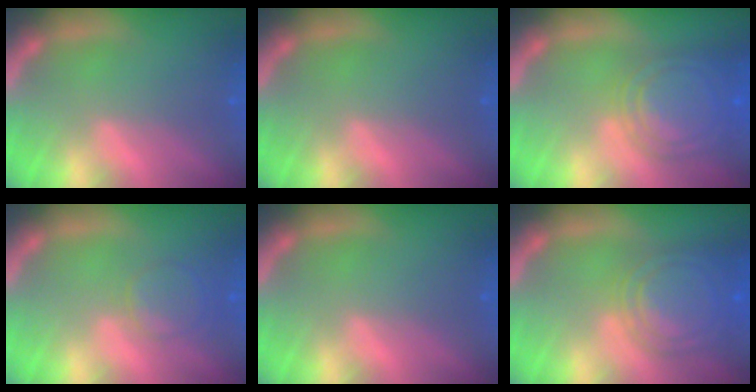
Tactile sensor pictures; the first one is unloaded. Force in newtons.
{"total": 0.0}
{"total": 9.1}
{"total": 3.5}
{"total": 0.0}
{"total": 9.1}